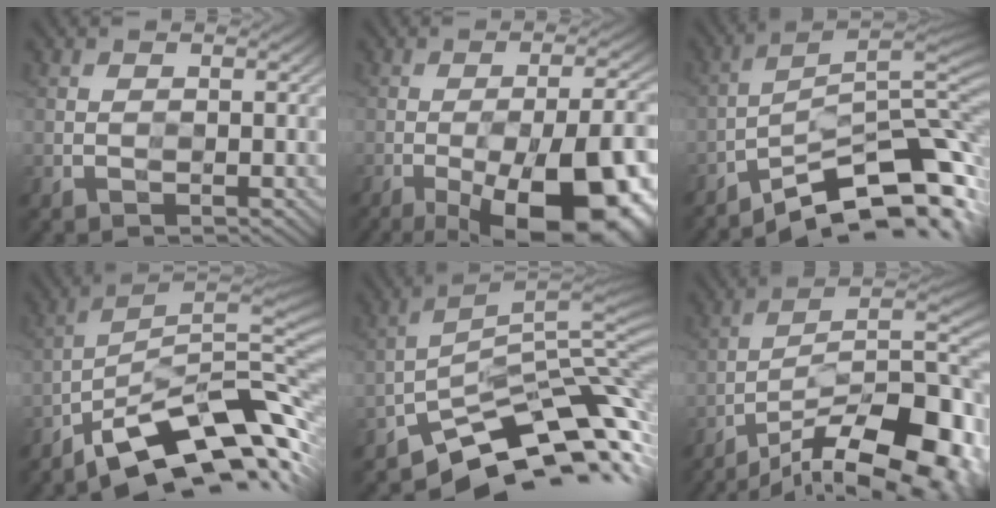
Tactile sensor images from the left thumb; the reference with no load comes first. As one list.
[{"total": 18.1, "force": [-8.0, 6.2, 15.0], "torque": [-0.202, 0.001, -0.114]}, {"total": 11.7, "force": [-8.3, 2.7, 7.7], "torque": [-0.126, -0.002, -0.144]}, {"total": 13.1, "force": [-8.3, 3.7, 9.4], "torque": [-0.164, 0.002, -0.151]}, {"total": 12.6, "force": [-8.0, 4.5, 8.6], "torque": [-0.143, 0.006, -0.148]}, {"total": 18.9, "force": [-12.8, 5.6, 12.8], "torque": [-0.166, -0.002, -0.200]}]